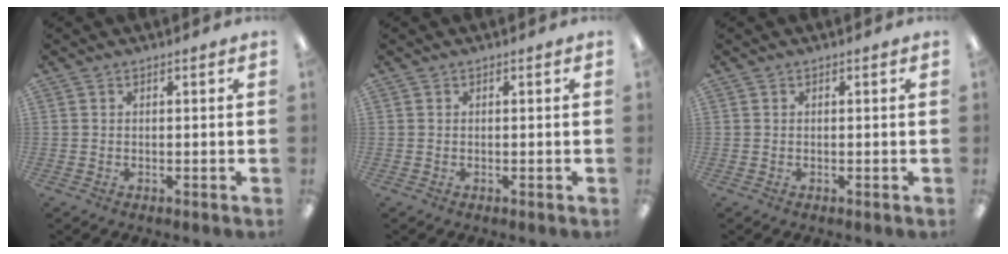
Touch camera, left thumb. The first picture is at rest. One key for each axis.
{"total": 0.0}
{"total": 0.0}